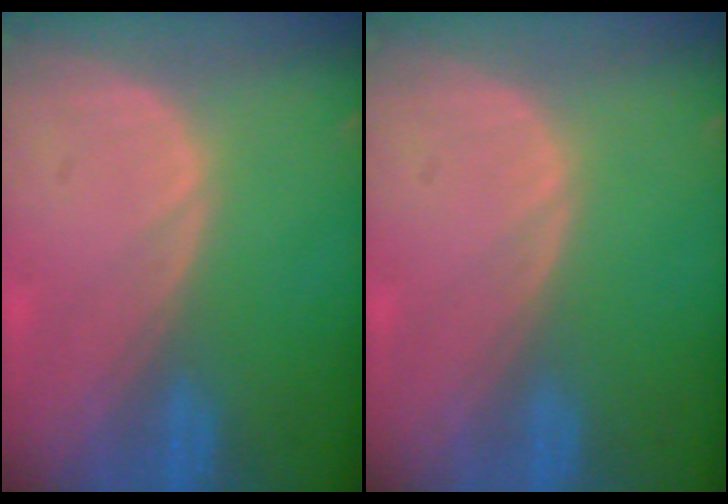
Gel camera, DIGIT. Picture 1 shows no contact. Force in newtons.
{"total": 0.0}